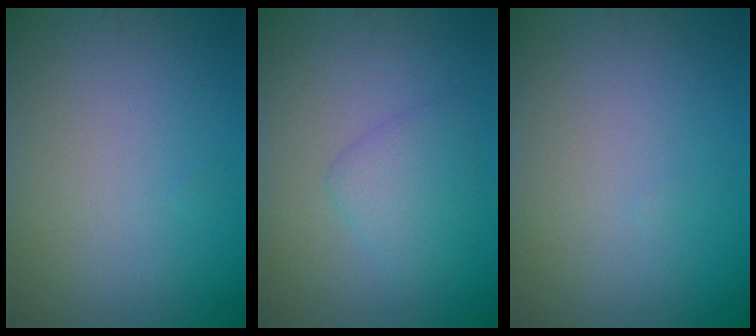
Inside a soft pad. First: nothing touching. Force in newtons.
{"total": 2.5, "press": 2.5, "slide": 0.1}
{"total": 0.0}